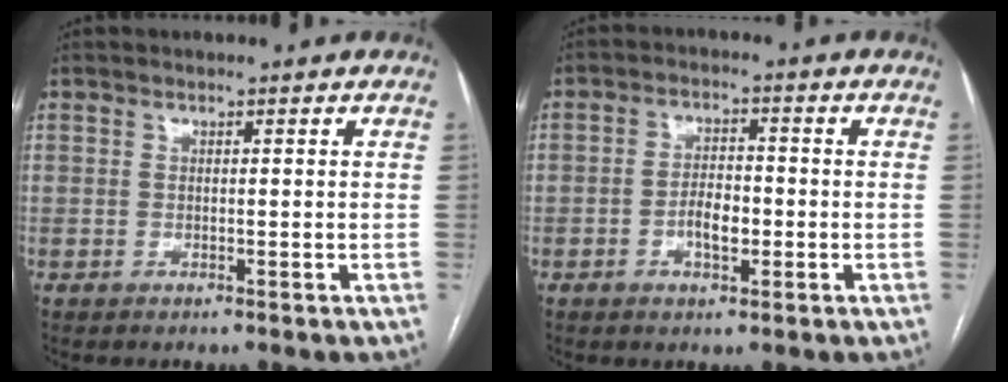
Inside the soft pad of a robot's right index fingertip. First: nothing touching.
{"total": 4.3, "force": [-1.3, 1.9, 3.6], "torque": [-0.067, 0.006, -0.023]}